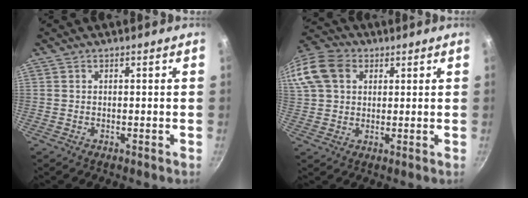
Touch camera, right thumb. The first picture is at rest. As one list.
[{"total": 16.9, "force": [5.6, 13.0, 9.3], "torque": [-0.217, 0.033, 0.092]}]